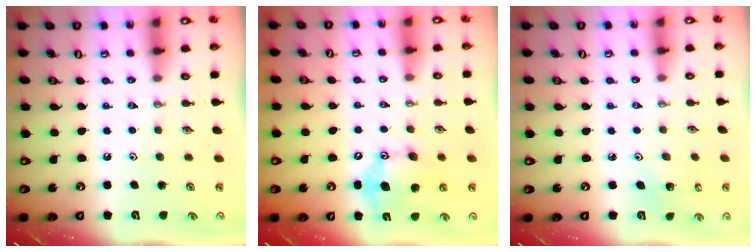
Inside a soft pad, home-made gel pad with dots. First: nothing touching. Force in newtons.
{"total": 12.0, "press": 12.0, "slide": 0.3}
{"total": 3.7, "press": 3.7, "slide": 0.3}